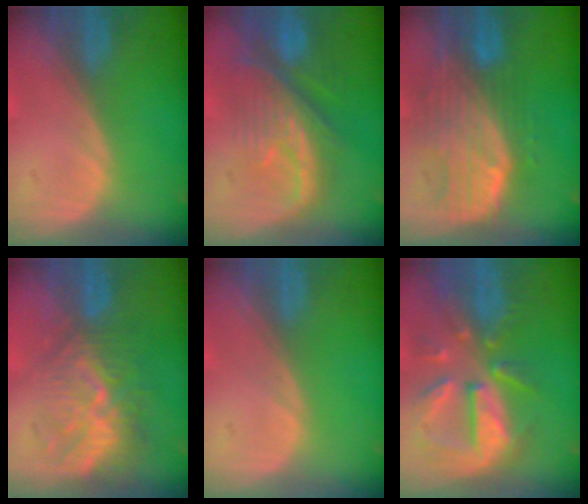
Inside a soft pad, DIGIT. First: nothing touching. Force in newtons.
{"total": 10.2, "press": 8.9, "slide": 5.0}
{"total": 10.2, "press": 8.9, "slide": 5.1}
{"total": 10.0, "press": 8.7, "slide": 5.1}
{"total": 0.0}
{"total": 10.7, "press": 9.5, "slide": 5.0}